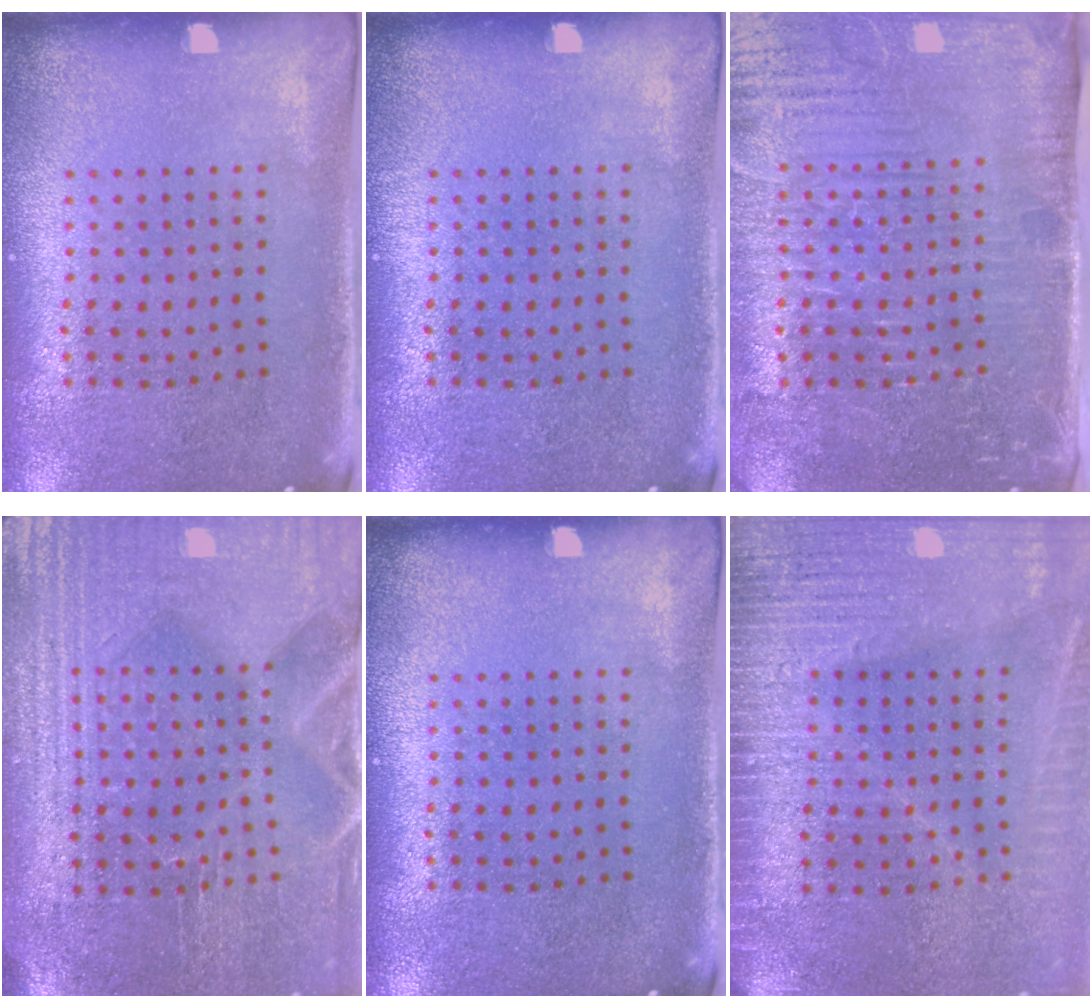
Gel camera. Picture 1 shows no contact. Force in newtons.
{"total": 0.0}
{"total": 4.8, "press": 4.4, "slide": 1.7}
{"total": 4.2, "press": 3.9, "slide": 1.5}
{"total": 0.0}
{"total": 3.6, "press": 3.1, "slide": 1.9}